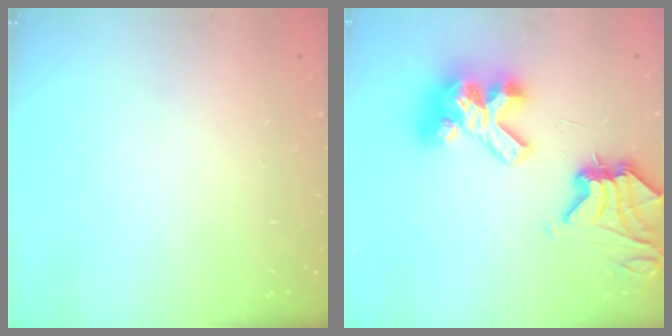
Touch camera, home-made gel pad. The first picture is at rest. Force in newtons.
{"total": 14.5, "press": 14.3, "slide": 1.8}